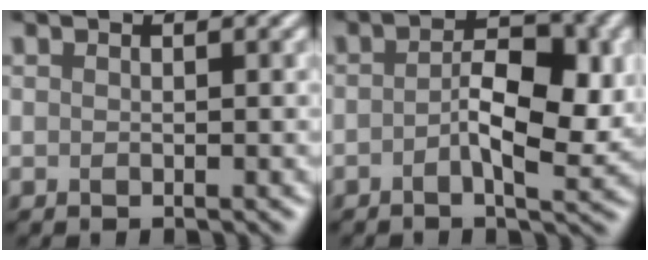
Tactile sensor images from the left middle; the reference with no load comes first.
{"total": 5.4, "force": [-0.5, 2.2, 4.8], "torque": [-0.079, -0.003, -0.012]}